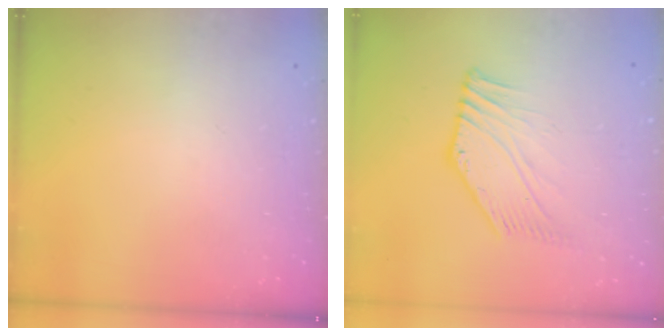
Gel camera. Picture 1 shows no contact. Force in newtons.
{"total": 3.0, "press": 2.8, "slide": 1.0}